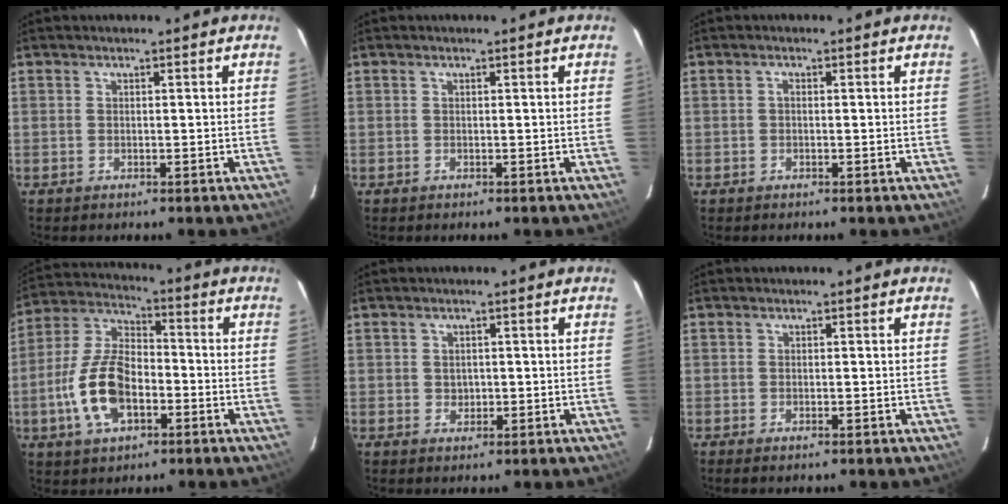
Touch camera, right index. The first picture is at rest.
{"total": 0.0}
{"total": 0.5, "force": [-0.1, 0.3, 0.4], "torque": [-0.007, 0.005, -0.004]}
{"total": 13.5, "force": [-4.3, 7.2, 10.7], "torque": [-0.227, 0.012, -0.076]}
{"total": 1.6, "force": [0.1, 1.5, 0.4], "torque": [-0.003, 0.004, 0.003]}
{"total": 0.8, "force": [-0.6, 0.2, 0.5], "torque": [-0.011, 0.000, -0.010]}